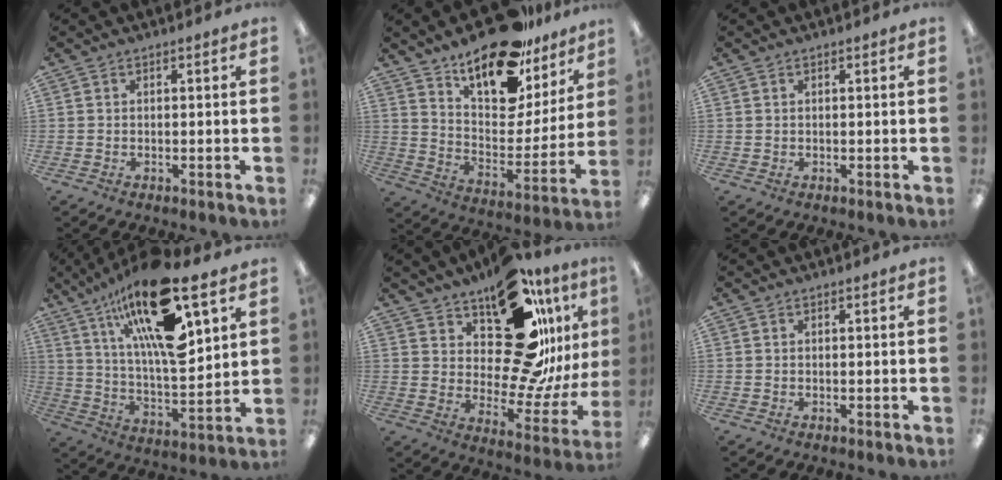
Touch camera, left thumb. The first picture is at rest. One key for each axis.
{"total": 19.9, "fx": 15.5, "fy": 7.9, "fz": 9.7, "tx": -0.160, "ty": -0.108, "tz": 0.269}
{"total": 0.8, "fx": 0.5, "fy": 0.5, "fz": 0.2, "tx": -0.004, "ty": 0.002, "tz": 0.010}
{"total": 24.5, "fx": 14.3, "fy": 7.6, "fz": 18.4, "tx": -0.323, "ty": -0.080, "tz": 0.231}
{"total": 24.2, "fx": 13.2, "fy": 11.3, "fz": 16.9, "tx": -0.225, "ty": -0.091, "tz": 0.229}
{"total": 0.0}